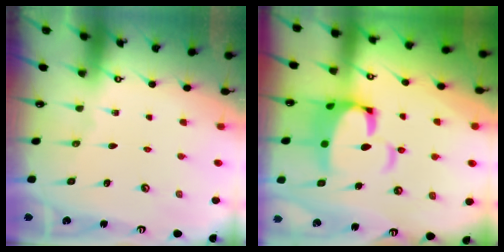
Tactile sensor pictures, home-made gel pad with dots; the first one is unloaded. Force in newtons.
{"total": 9.5, "press": 9.3, "slide": 1.5}